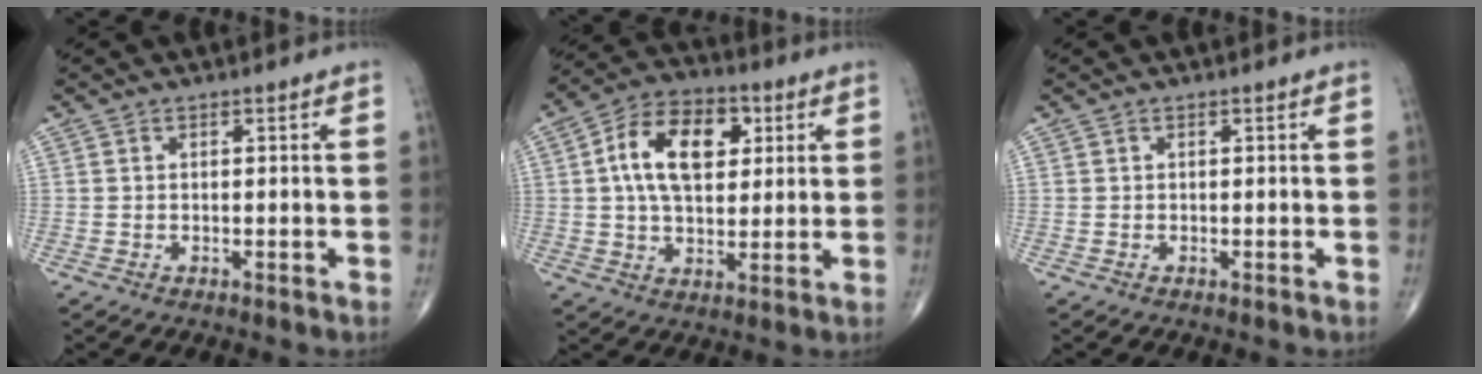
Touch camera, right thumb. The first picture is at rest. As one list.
[{"total": 14.4, "force": [3.5, 8.8, 10.9], "torque": [-0.165, 0.008, 0.054]}, {"total": 0.0}]